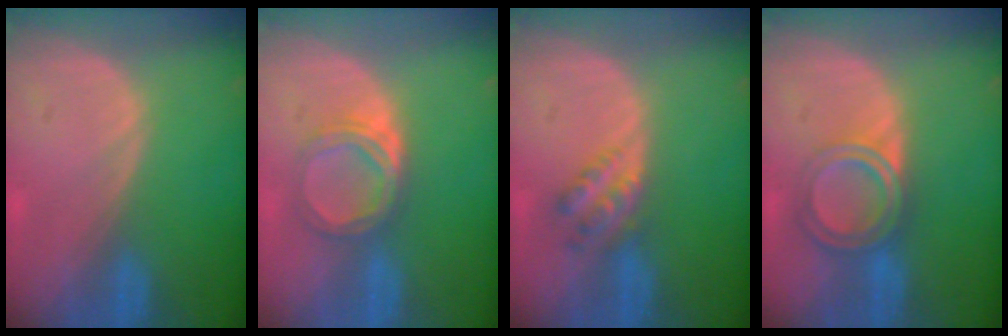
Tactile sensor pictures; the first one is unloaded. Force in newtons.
{"total": 5.6, "press": 5.0, "slide": 2.5}
{"total": 4.5, "press": 3.8, "slide": 2.5}
{"total": 6.4, "press": 5.4, "slide": 3.4}